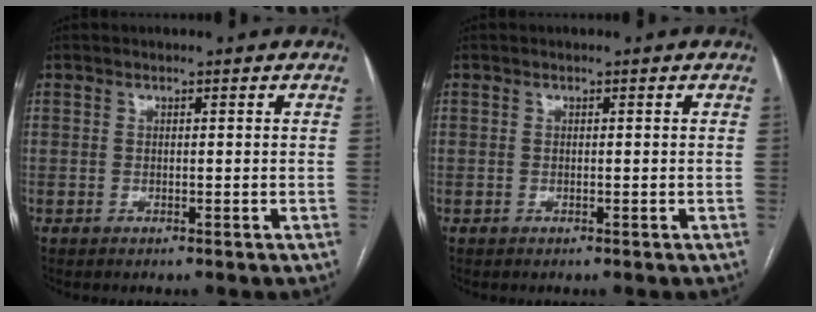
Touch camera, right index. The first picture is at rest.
{"total": 0.0}